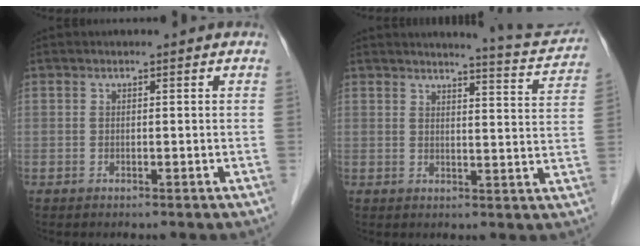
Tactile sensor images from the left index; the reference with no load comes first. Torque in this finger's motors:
{"motor_torque": [0.43, -0.70, 0.23, 0.04]}